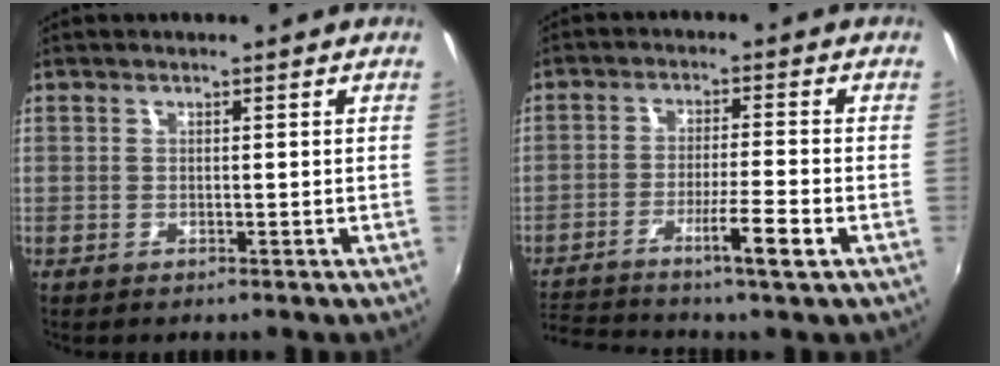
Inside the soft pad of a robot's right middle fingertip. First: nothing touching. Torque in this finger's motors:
{"motor_torque": [0.88, -0.90, 0.35, 0.04]}